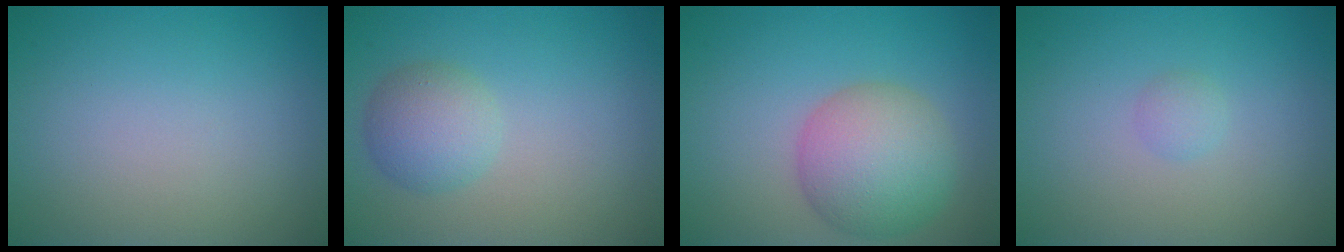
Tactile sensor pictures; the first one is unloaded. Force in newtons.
{"total": 3.2, "press": 3.2, "slide": 0.3}
{"total": 6.5, "press": 6.5, "slide": 0.2}
{"total": 0.8, "press": 0.8, "slide": 0.1}